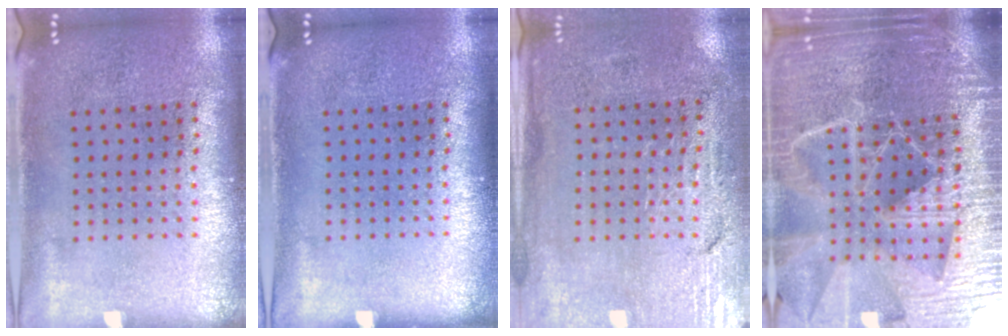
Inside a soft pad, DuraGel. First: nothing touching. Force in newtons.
{"total": 0.0}
{"total": 3.2, "press": 2.9, "slide": 1.3}
{"total": 6.3, "press": 5.4, "slide": 3.1}